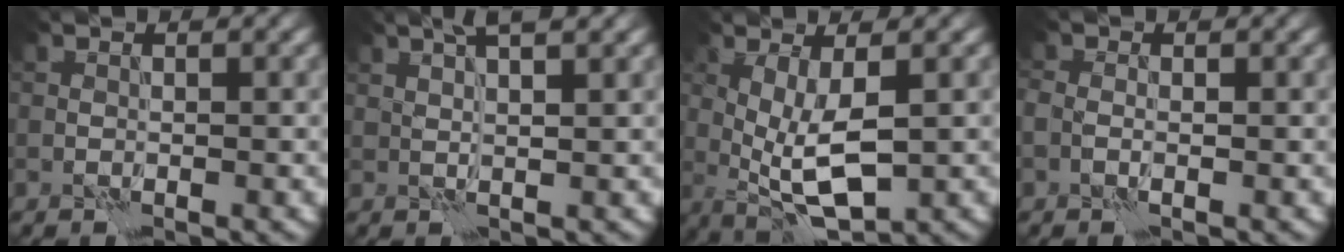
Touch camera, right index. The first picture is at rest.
{"total": 4.1, "force": [2.5, 1.0, 3.0], "torque": [-0.036, 0.010, 0.023]}
{"total": 5.5, "force": [0.0, 1.8, 5.2], "torque": [-0.103, -0.006, 0.003]}
{"total": 1.4, "force": [-0.4, 0.8, 1.0], "torque": [-0.019, -0.001, -0.013]}